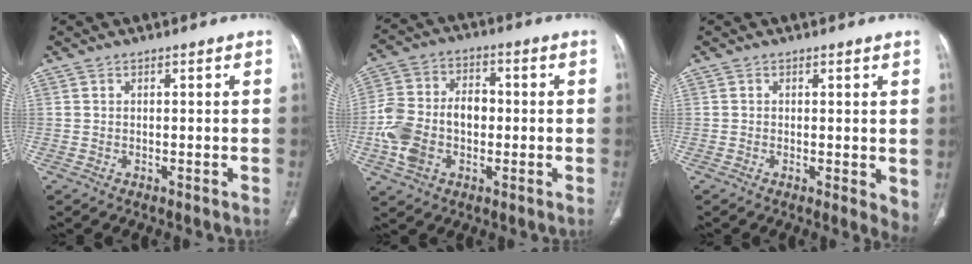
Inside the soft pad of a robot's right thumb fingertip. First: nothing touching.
{"total": 13.2, "force": [-1.9, 9.2, 9.3], "torque": [-0.178, 0.034, -0.038]}
{"total": 4.0, "force": [0.0, 1.5, 3.7], "torque": [-0.044, -0.012, -0.002]}